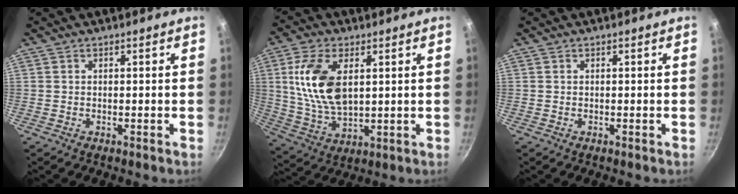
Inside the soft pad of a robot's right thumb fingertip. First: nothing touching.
{"total": 13.9, "force": [3.2, 7.6, 11.2], "torque": [-0.210, -0.016, 0.071]}
{"total": 0.0}